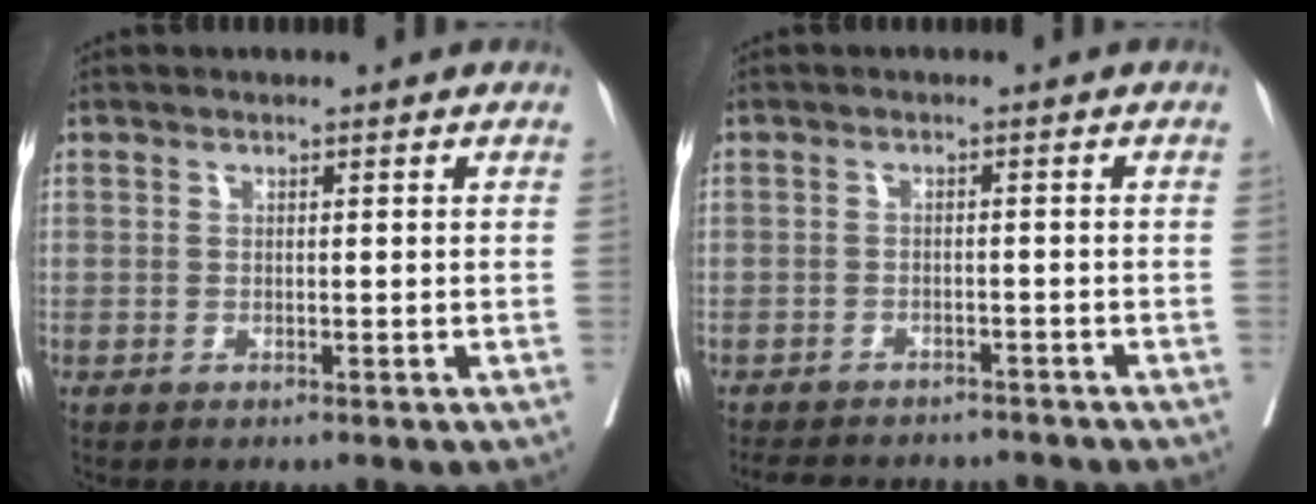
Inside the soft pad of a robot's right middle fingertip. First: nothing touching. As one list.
[{"total": 10.0, "force": [-9.0, 3.4, 2.7], "torque": [-0.051, 0.001, -0.114]}]